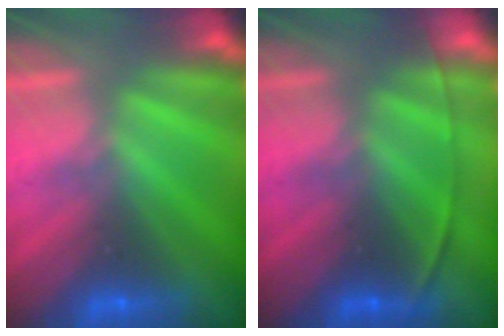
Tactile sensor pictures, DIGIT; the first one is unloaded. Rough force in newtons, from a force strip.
{"total": 1.7}